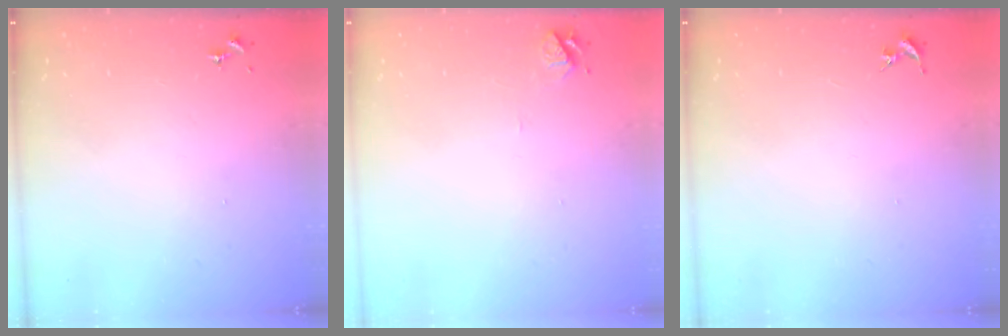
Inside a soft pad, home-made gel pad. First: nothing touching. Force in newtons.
{"total": 4.9, "press": 4.9, "slide": 0.5}
{"total": 0.0}